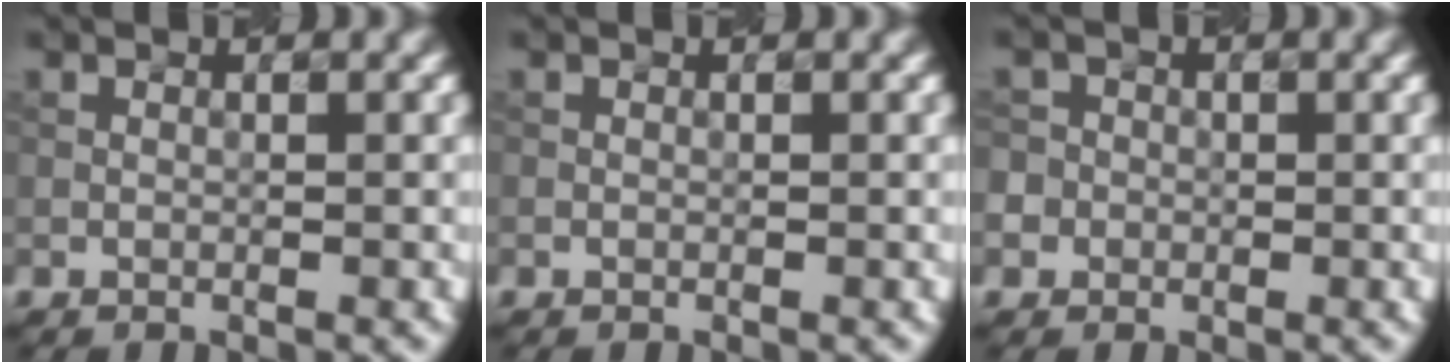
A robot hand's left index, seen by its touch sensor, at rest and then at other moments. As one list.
[{"total": 0.0}, {"total": 3.4, "force": [-0.4, 3.3, 0.9], "torque": [0.004, 0.019, -0.035]}]